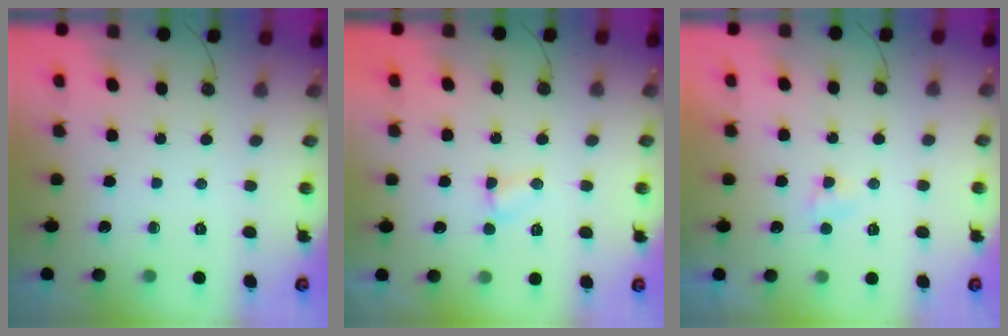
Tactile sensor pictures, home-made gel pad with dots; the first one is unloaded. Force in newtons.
{"total": 2.9, "press": 2.9, "slide": 0.3}
{"total": 2.7, "press": 2.7, "slide": 0.4}